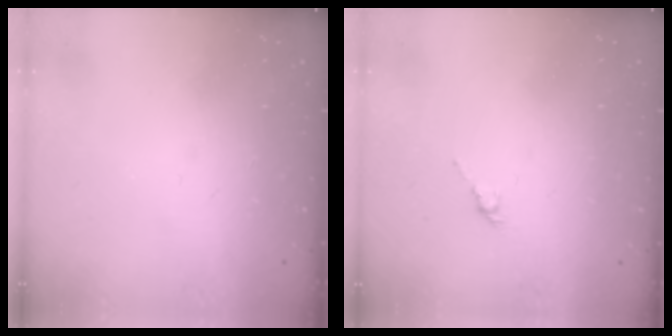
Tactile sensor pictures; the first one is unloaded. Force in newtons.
{"total": 3.3, "press": 3.2, "slide": 0.8}